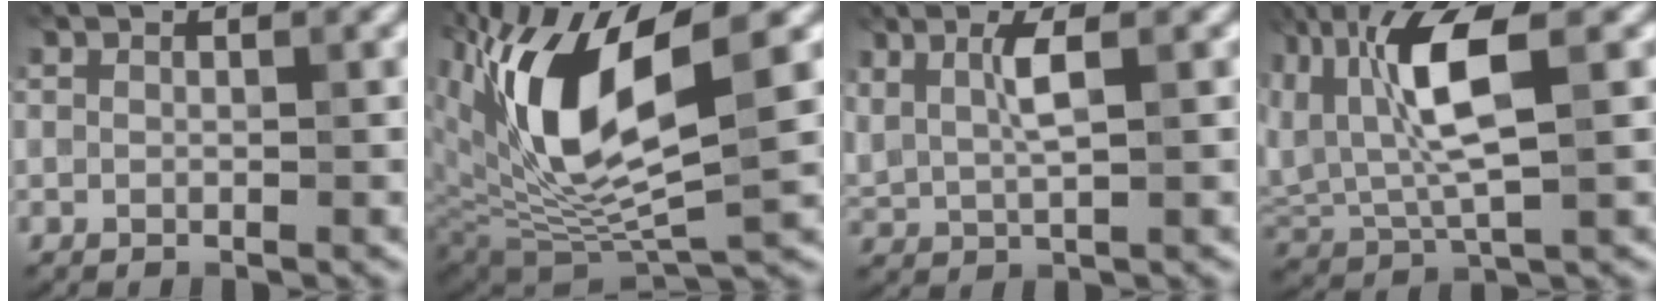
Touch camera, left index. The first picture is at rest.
{"total": 11.8, "force": [3.4, 4.2, 10.5], "torque": [-0.207, -0.009, 0.066]}
{"total": 2.6, "force": [1.0, 0.5, 2.4], "torque": [-0.051, -0.003, 0.023]}
{"total": 7.9, "force": [1.7, 2.6, 7.3], "torque": [-0.154, 0.010, 0.030]}